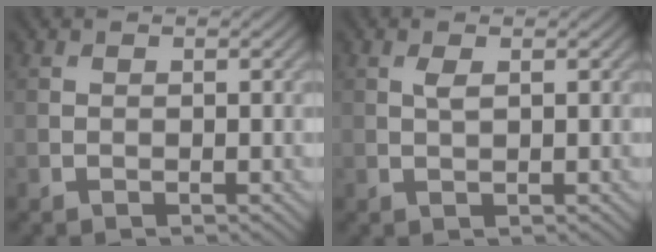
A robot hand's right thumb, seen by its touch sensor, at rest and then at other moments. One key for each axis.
{"total": 1.3, "fx": 0.5, "fy": 0.3, "fz": 1.1, "tx": -0.028, "ty": 0.002, "tz": 0.011}